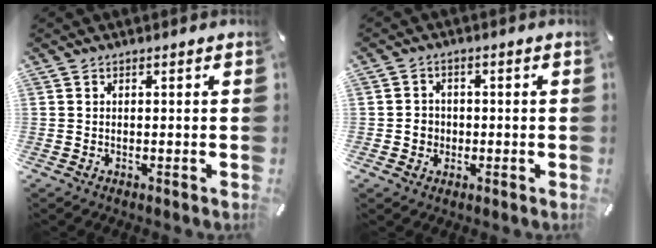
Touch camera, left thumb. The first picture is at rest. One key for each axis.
{"total": 3.6, "fx": -0.8, "fy": 3.5, "fz": 0.6, "tx": -0.007, "ty": 0.004, "tz": -0.018}